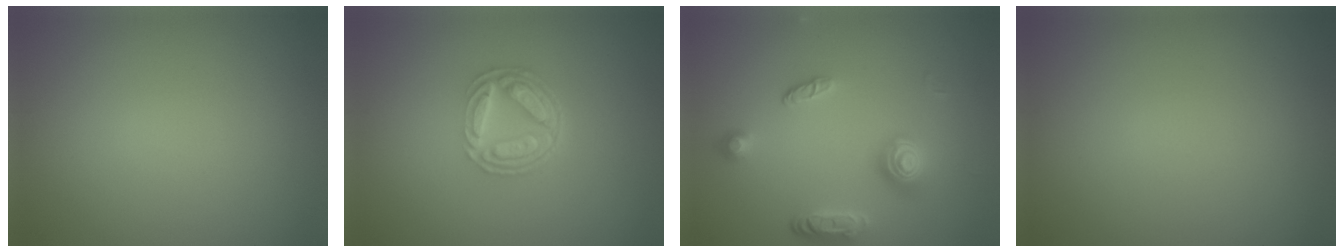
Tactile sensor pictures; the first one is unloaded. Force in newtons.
{"total": 5.1, "press": 3.6, "slide": 3.6}
{"total": 3.7, "press": 2.9, "slide": 2.2}
{"total": 0.0}